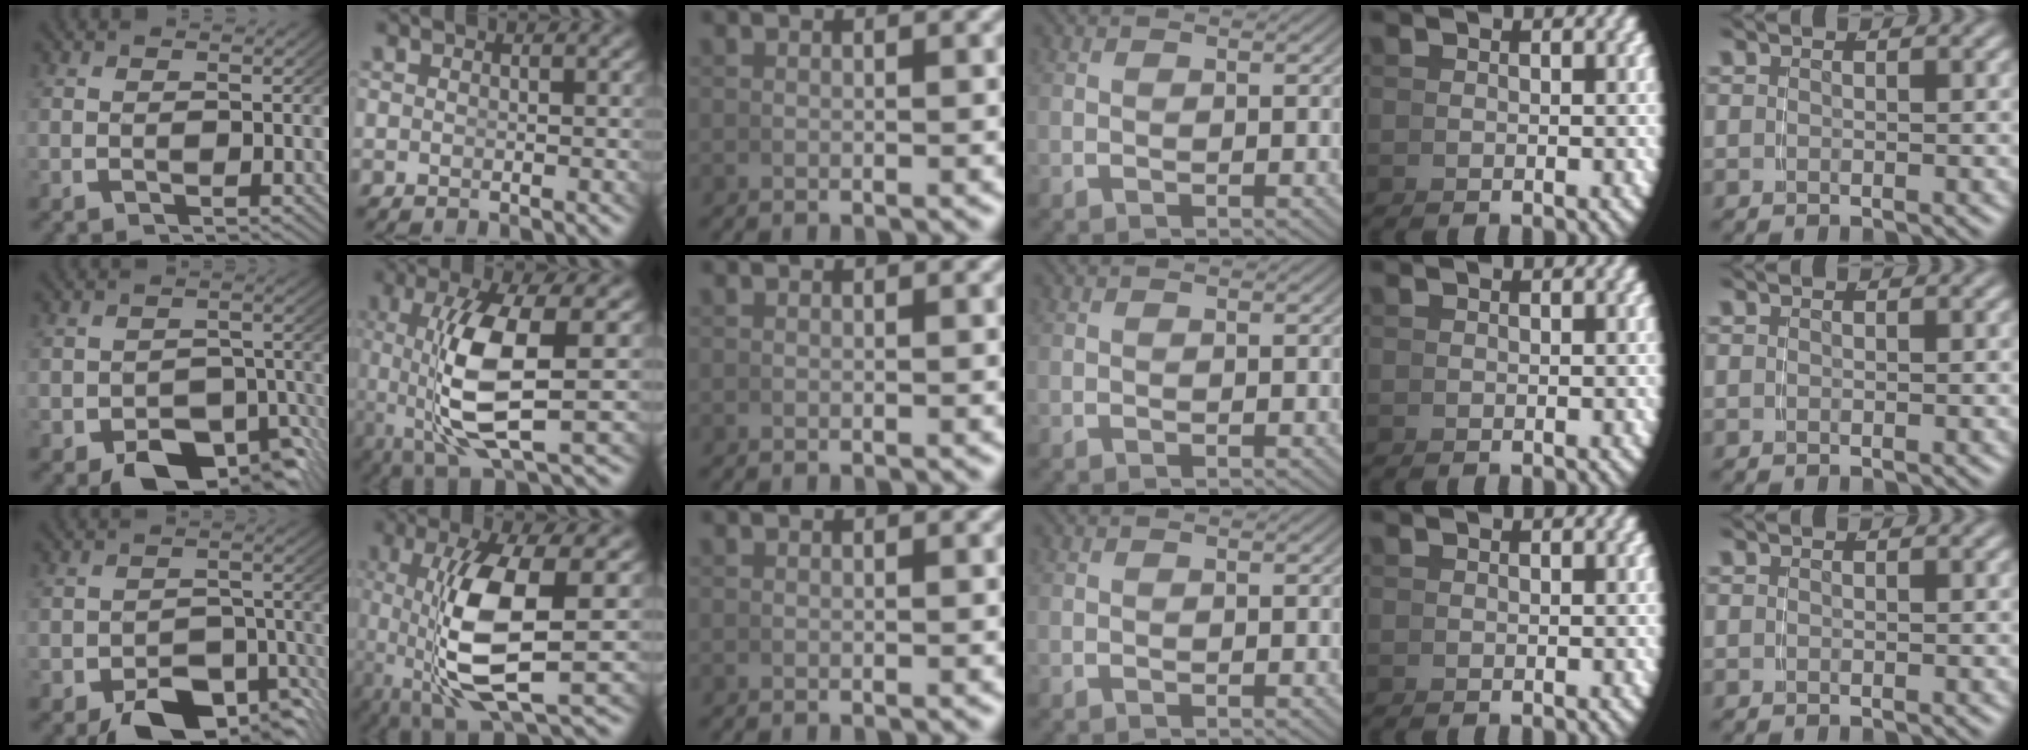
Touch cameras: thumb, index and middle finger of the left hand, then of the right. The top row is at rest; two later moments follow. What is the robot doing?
{"motion": "grasp_and_lifting", "object": "pen"}